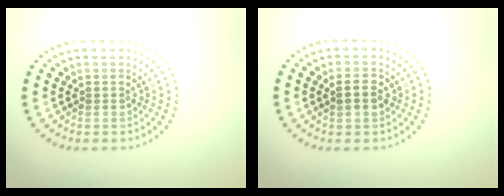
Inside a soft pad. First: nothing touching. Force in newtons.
{"total": 2.1, "press": 2.1, "slide": 0.2}